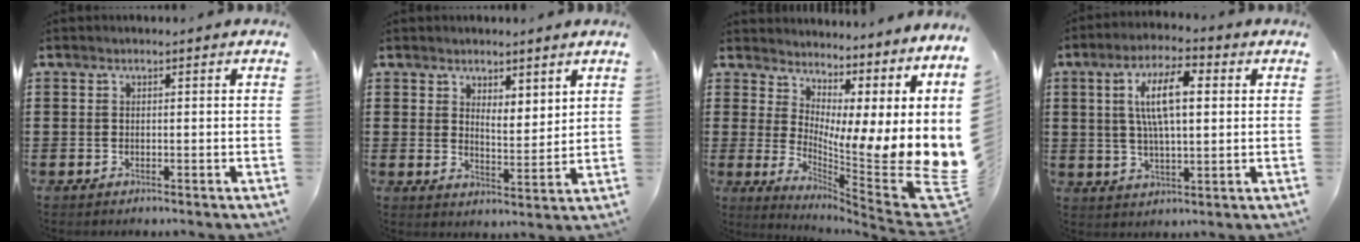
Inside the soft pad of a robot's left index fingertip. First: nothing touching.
{"total": 3.6, "force": [3.3, 1.3, 0.4], "torque": [-0.013, -0.010, 0.059]}
{"total": 5.8, "force": [-0.3, 3.6, 4.6], "torque": [-0.053, -0.067, -0.012]}
{"total": 9.6, "force": [2.3, 3.5, 8.6], "torque": [-0.178, 0.015, 0.035]}